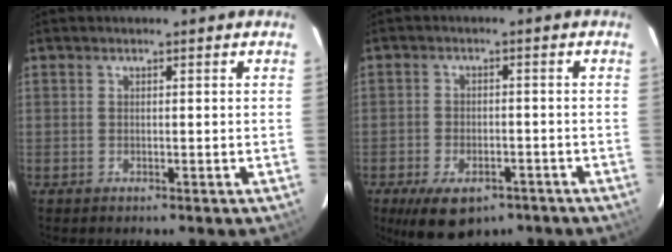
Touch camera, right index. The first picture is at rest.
{"total": 11.1, "force": [-7.2, 5.8, 6.2], "torque": [-0.131, -0.016, -0.105]}